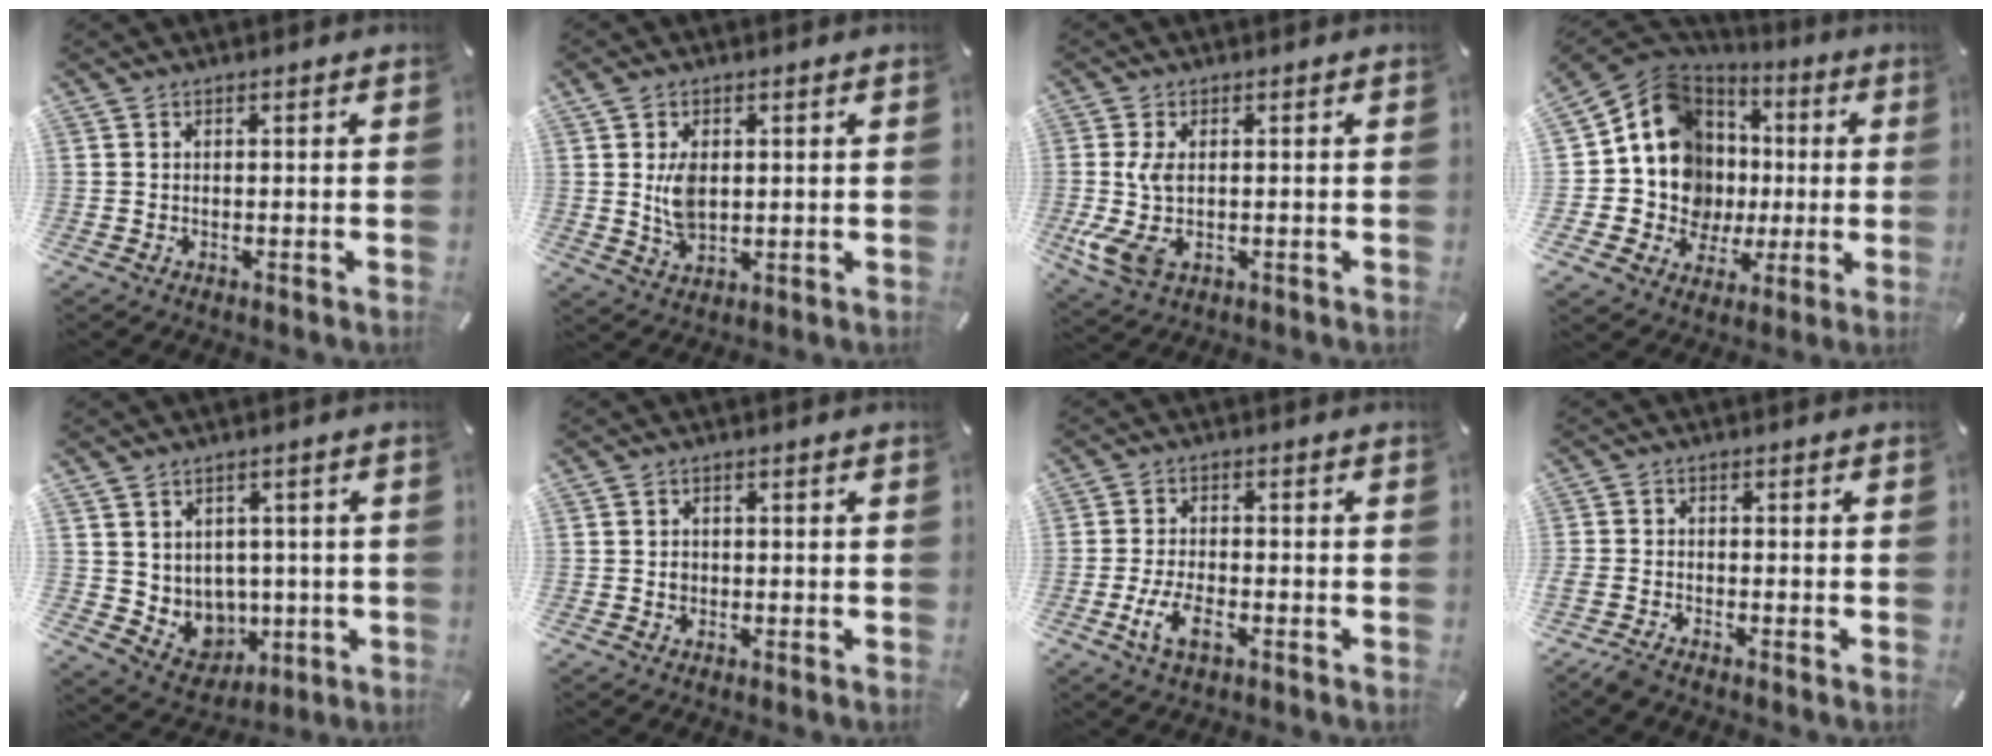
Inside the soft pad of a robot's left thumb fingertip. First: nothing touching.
{"total": 6.7, "force": [1.3, 4.3, 4.9], "torque": [-0.091, -0.002, 0.022]}
{"total": 7.1, "force": [-0.1, 4.1, 5.8], "torque": [-0.143, -0.009, -0.003]}
{"total": 15.2, "force": [0.7, 14.0, 5.8], "torque": [-0.118, -0.029, 0.037]}
{"total": 6.9, "force": [2.6, 6.3, 0.7], "torque": [-0.024, -0.031, 0.064]}
{"total": 1.3, "force": [-0.1, 1.2, 0.6], "torque": [-0.012, 0.005, -0.004]}
{"total": 6.5, "force": [-2.7, 3.1, 5.1], "torque": [-0.113, -0.001, -0.050]}
{"total": 2.6, "force": [-2.3, 0.7, 1.0], "torque": [-0.030, 0.007, -0.048]}